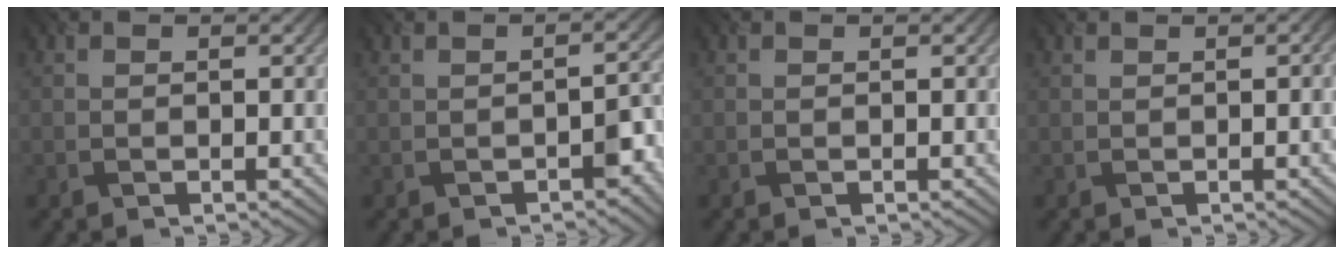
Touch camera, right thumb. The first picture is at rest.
{"total": 2.7, "force": [-1.4, 1.2, 2.1], "torque": [-0.026, 0.004, -0.019]}
{"total": 0.0}
{"total": 2.2, "force": [0.2, 0.4, 2.1], "torque": [-0.027, 0.009, 0.004]}